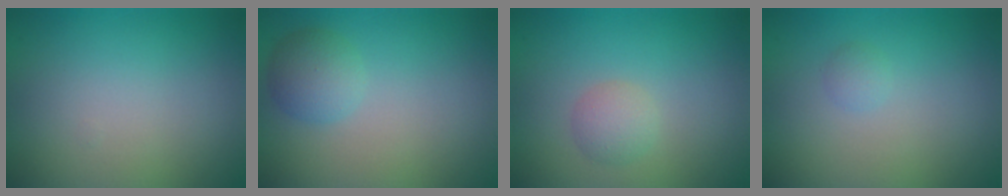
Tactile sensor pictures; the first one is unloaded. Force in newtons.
{"total": 2.5, "press": 2.5, "slide": 0.2}
{"total": 1.8, "press": 1.8, "slide": 0.1}
{"total": 0.8, "press": 0.8, "slide": 0.0}